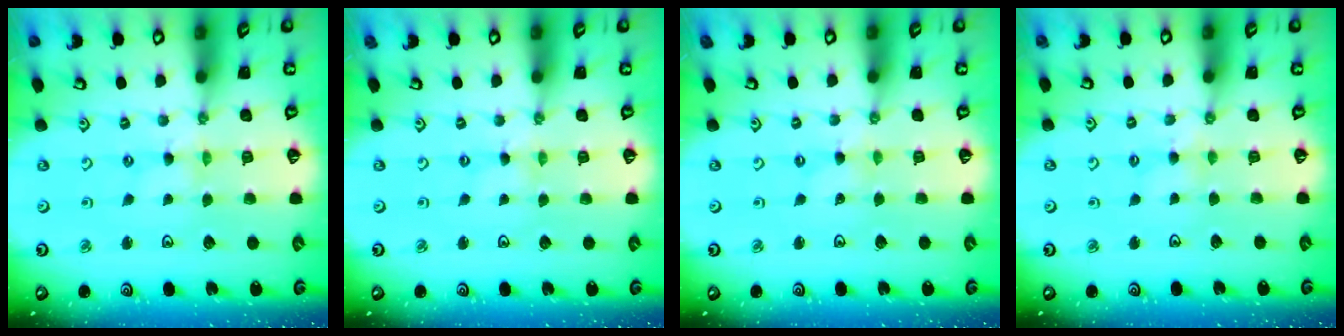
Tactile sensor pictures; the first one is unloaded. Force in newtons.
{"total": 0.0}
{"total": 0.0}
{"total": 2.4, "press": 2.4, "slide": 0.4}